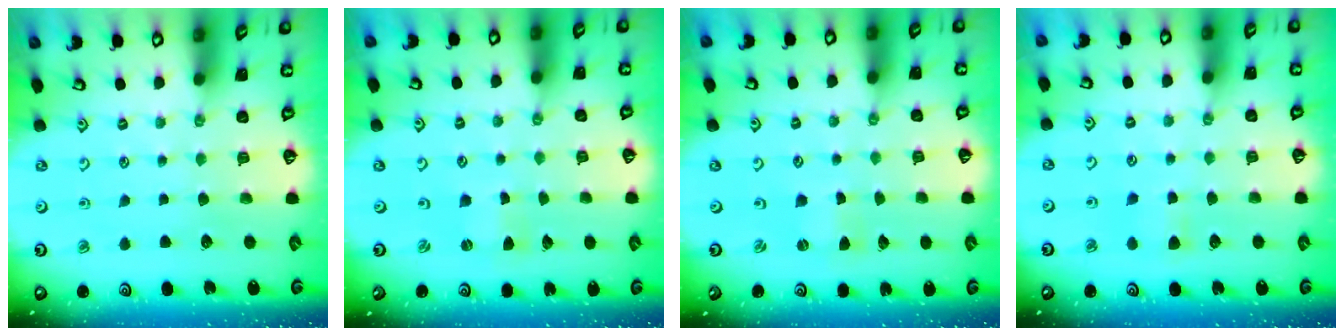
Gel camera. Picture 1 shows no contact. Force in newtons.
{"total": 0.0}
{"total": 0.0}
{"total": 5.1, "press": 5.1, "slide": 0.5}